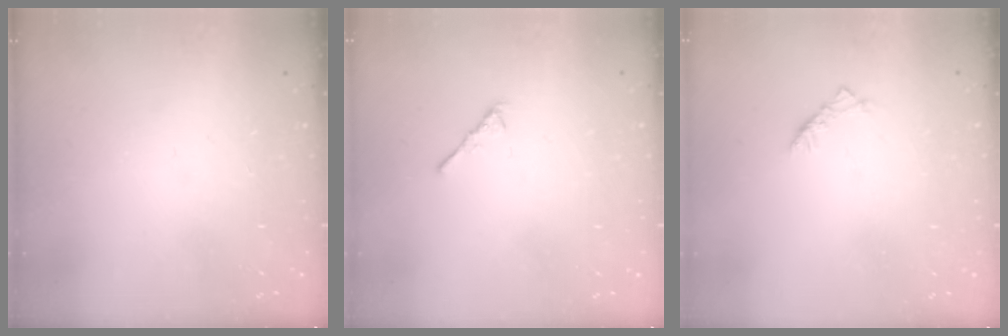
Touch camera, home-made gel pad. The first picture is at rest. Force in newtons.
{"total": 2.9, "press": 2.8, "slide": 0.7}
{"total": 2.5, "press": 2.4, "slide": 0.7}